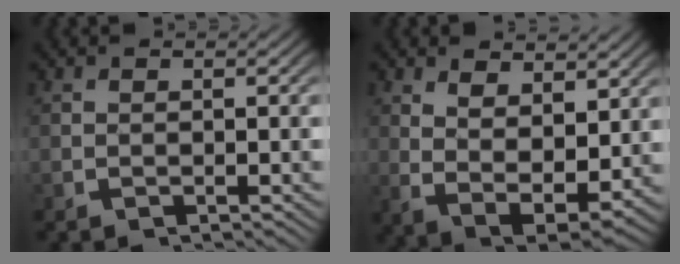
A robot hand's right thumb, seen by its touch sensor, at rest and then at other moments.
{"total": 7.0, "force": [0.0, 4.7, 5.2], "torque": [-0.115, -0.041, 0.019]}